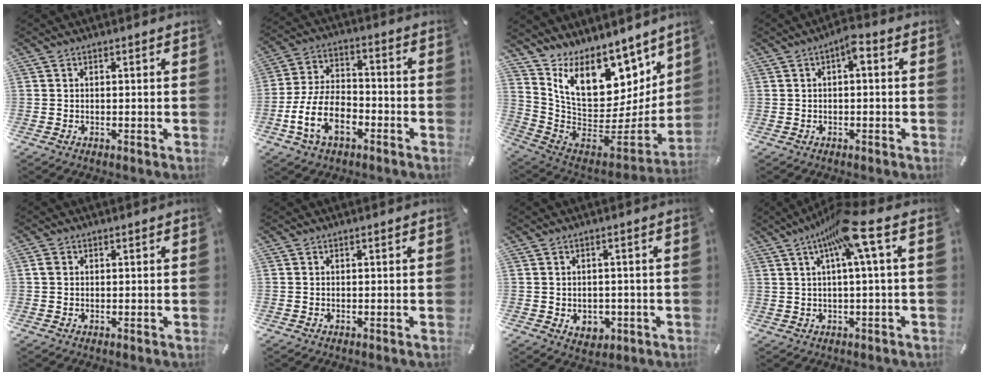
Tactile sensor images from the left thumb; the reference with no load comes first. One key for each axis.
{"total": 13.7, "fx": -6.2, "fy": 8.1, "fz": 9.1, "tx": -0.203, "ty": 0.023, "tz": -0.116}
{"total": 13.9, "fx": 9.2, "fy": 9.1, "fz": 4.9, "tx": -0.089, "ty": -0.103, "tz": 0.177}
{"total": 3.2, "fx": -0.1, "fy": 1.2, "fz": 2.9, "tx": -0.051, "ty": 0.010, "tz": -0.006}
{"total": 1.2, "fx": 0.2, "fy": 1.2, "fz": 0.3, "tx": -0.009, "ty": 0.007, "tz": 0.003}
{"total": 0.0}
{"total": 3.8, "fx": -0.6, "fy": 3.4, "fz": 1.7, "tx": -0.014, "ty": 0.000, "tz": -0.011}
{"total": 12.2, "fx": 4.5, "fy": 1.7, "fz": 11.2, "tx": -0.207, "ty": -0.013, "tz": 0.071}